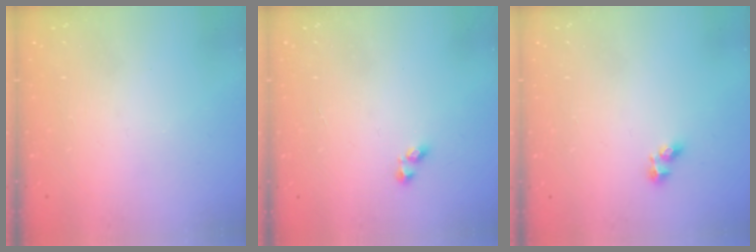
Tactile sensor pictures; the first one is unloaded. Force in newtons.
{"total": 2.9, "press": 2.6, "slide": 1.3}
{"total": 3.6, "press": 3.4, "slide": 1.3}